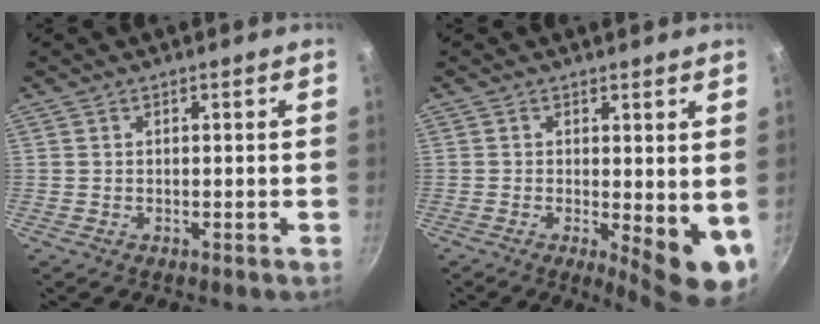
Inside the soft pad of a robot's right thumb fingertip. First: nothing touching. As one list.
[{"total": 8.6, "force": [-0.4, 3.1, 8.0], "torque": [-0.091, -0.015, -0.001]}]